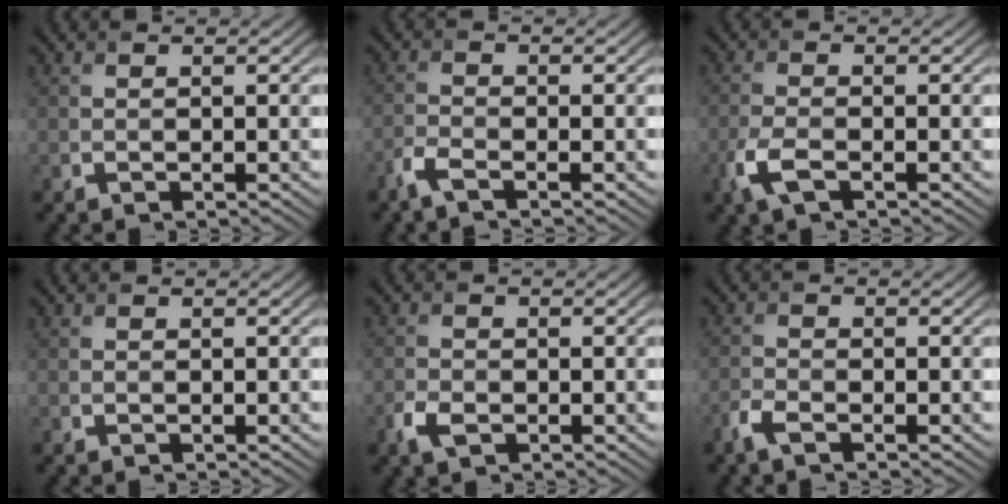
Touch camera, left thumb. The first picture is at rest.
{"total": 2.6, "force": [-1.9, 0.5, 1.7], "torque": [-0.040, -0.004, -0.049]}
{"total": 3.7, "force": [-1.9, 1.3, 2.8], "torque": [-0.075, -0.004, -0.045]}
{"total": 0.0}
{"total": 2.6, "force": [-1.3, 1.5, 1.6], "torque": [-0.041, -0.005, -0.031]}
{"total": 2.2, "force": [-1.6, 0.6, 1.4], "torque": [-0.038, -0.004, -0.041]}